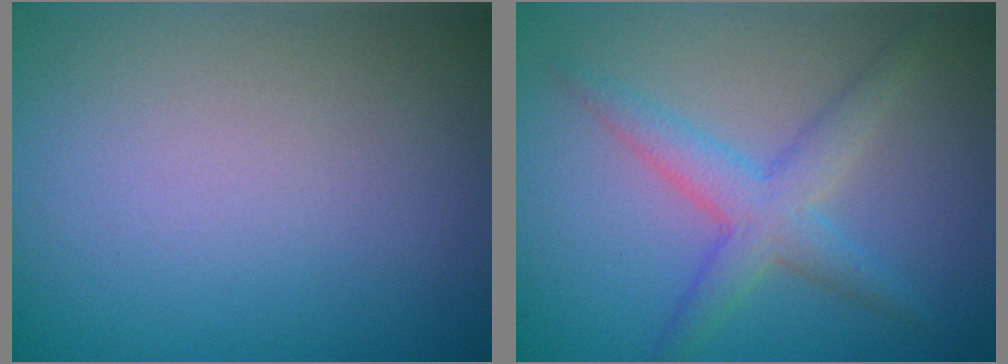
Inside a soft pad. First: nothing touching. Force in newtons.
{"total": 3.5, "press": 3.5, "slide": 0.1}